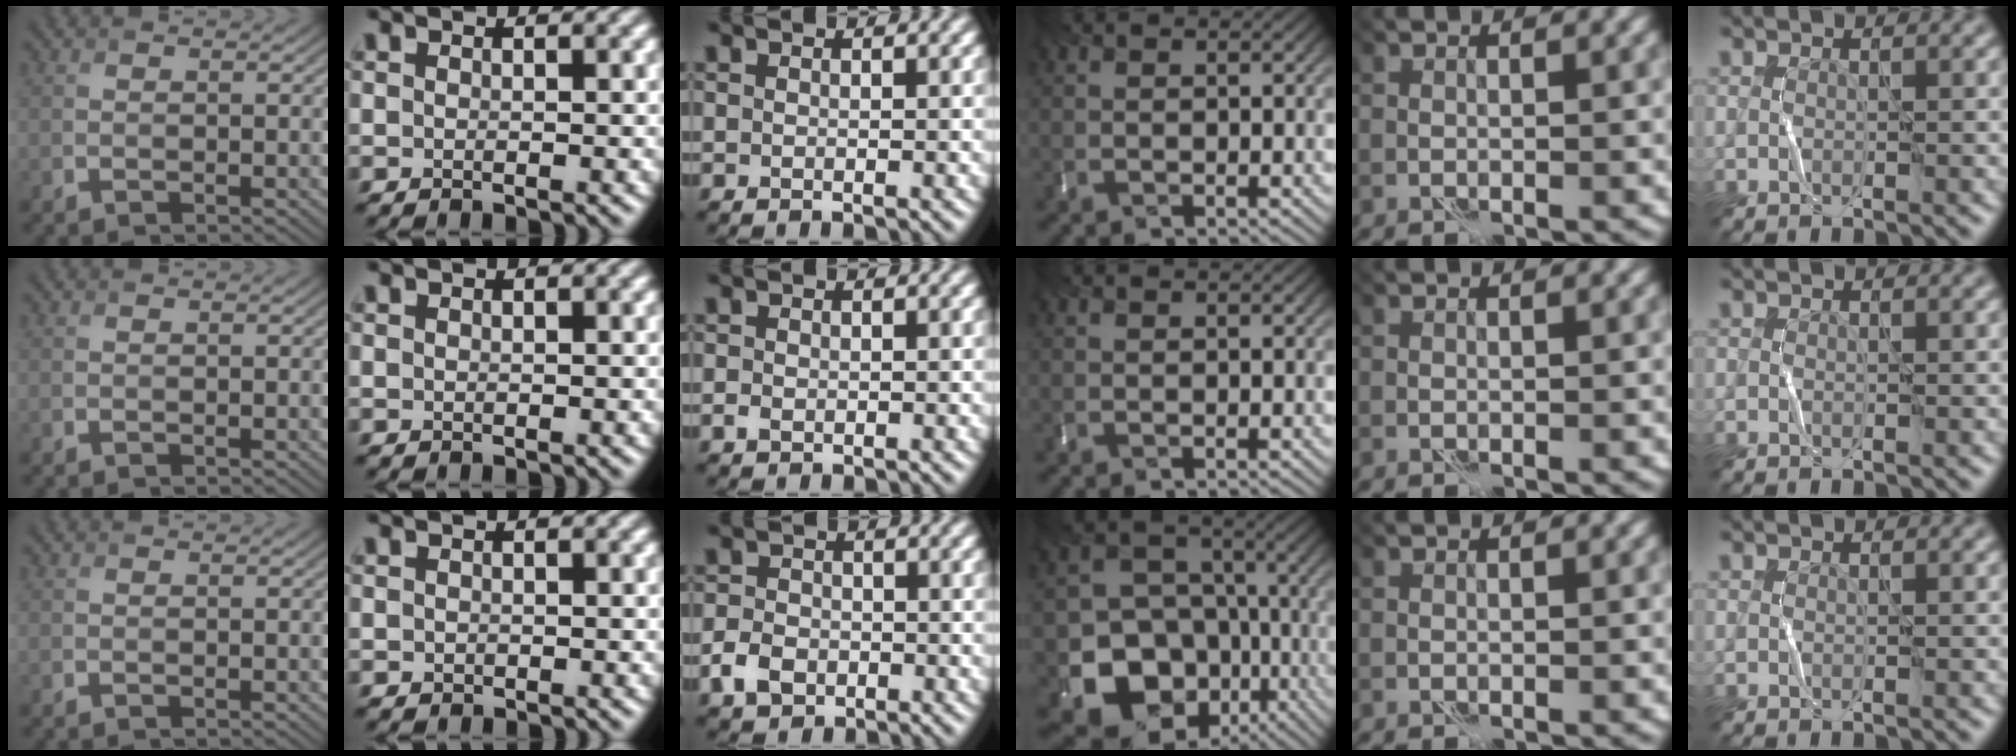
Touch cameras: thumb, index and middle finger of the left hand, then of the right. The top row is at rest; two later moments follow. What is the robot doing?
{"motion": "fold", "object": "bubble wrap"}